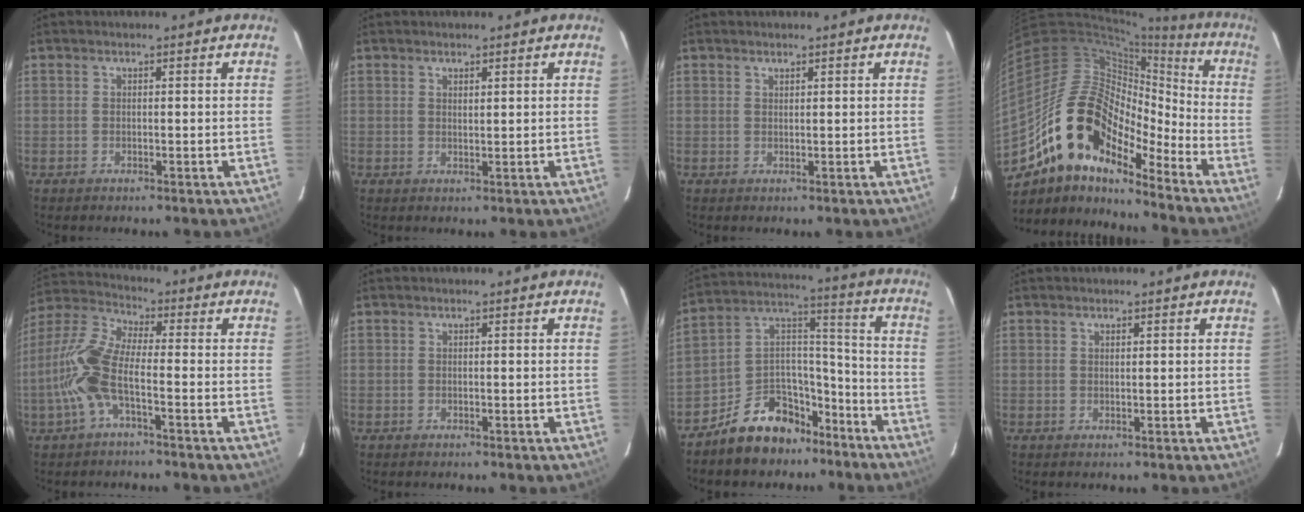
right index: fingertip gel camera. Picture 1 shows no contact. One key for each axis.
{"total": 1.2, "fx": 0.8, "fy": 0.4, "fz": 0.7, "tx": -0.012, "ty": 0.001, "tz": 0.015}
{"total": 0.7, "fx": 0.6, "fy": 0.2, "fz": 0.2, "tx": -0.003, "ty": 0.001, "tz": 0.011}
{"total": 18.1, "fx": -12.6, "fy": 8.9, "fz": 9.5, "tx": -0.172, "ty": 0.014, "tz": -0.238}
{"total": 10.3, "fx": -3.2, "fy": 2.9, "fz": 9.4, "tx": -0.221, "ty": 0.010, "tz": -0.068}
{"total": 0.0}
{"total": 14.1, "fx": -9.7, "fy": 8.5, "fz": 5.6, "tx": -0.111, "ty": 0.071, "tz": -0.146}
{"total": 0.6, "fx": 0.5, "fy": 0.1, "fz": 0.3, "tx": -0.005, "ty": 0.001, "tz": 0.009}